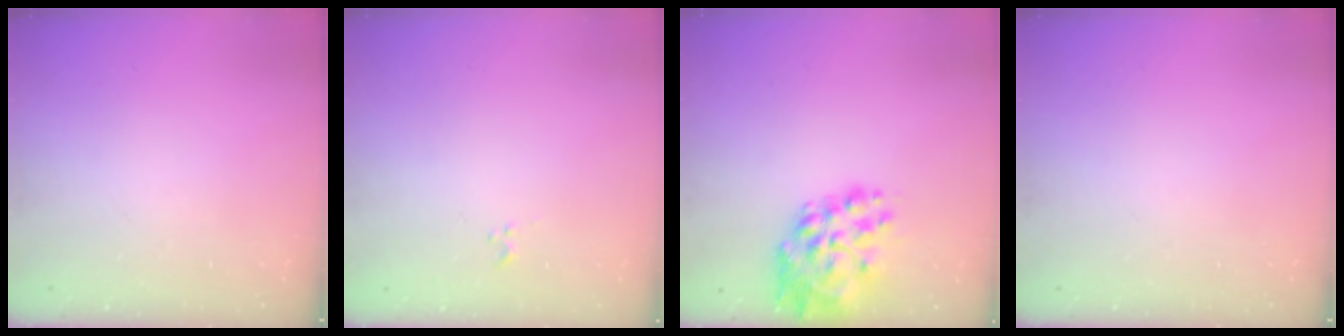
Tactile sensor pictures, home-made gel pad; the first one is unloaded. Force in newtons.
{"total": 0.0}
{"total": 13.4, "press": 12.5, "slide": 4.8}
{"total": 0.0}